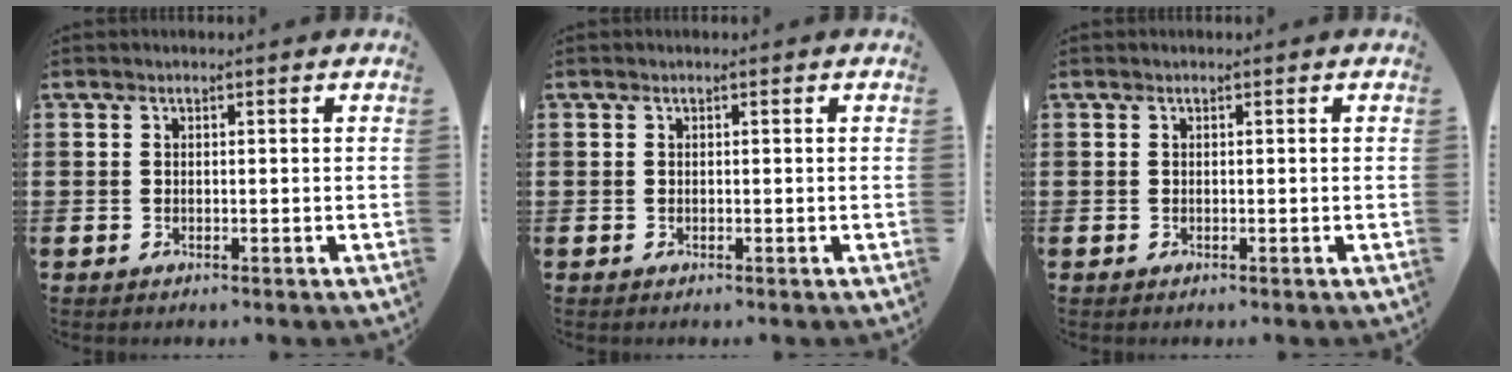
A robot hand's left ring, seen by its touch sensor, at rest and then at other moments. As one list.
[{"total": 0.0}, {"total": 0.0}]